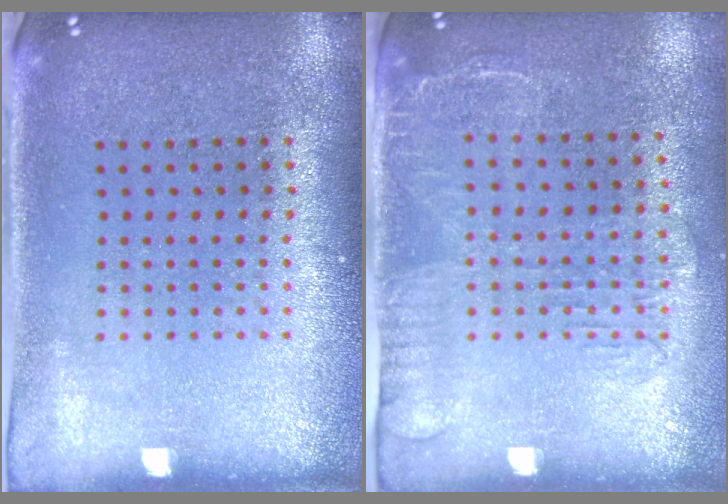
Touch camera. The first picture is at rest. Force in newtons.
{"total": 1.6, "press": 1.2, "slide": 1.1}